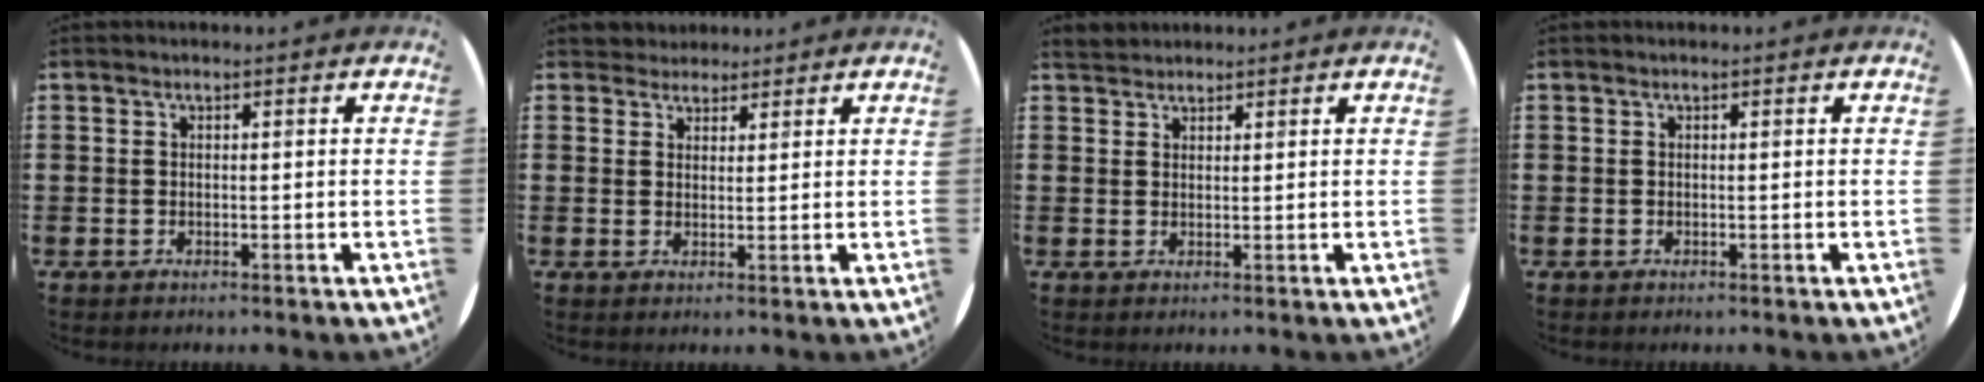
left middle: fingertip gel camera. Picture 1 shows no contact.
{"total": 2.6, "force": [2.4, 1.0, -0.1], "torque": [-0.004, 0.000, 0.048]}
{"total": 1.7, "force": [1.6, 0.6, 0.0], "torque": [0.004, 0.001, 0.031]}
{"total": 0.0}